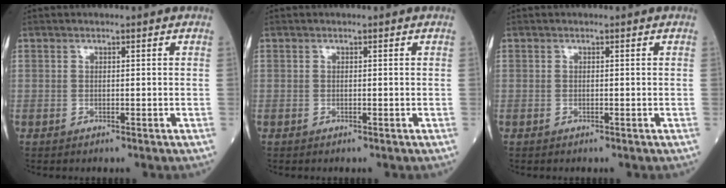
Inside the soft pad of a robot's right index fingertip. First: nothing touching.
{"total": 0.0}
{"total": 0.0}